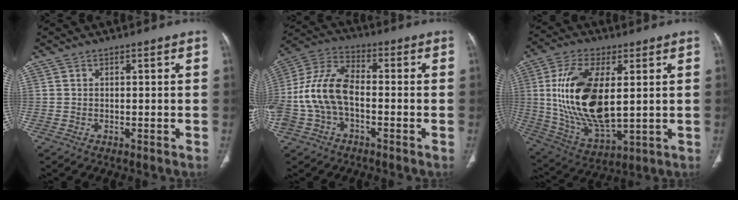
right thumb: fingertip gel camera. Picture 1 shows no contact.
{"total": 14.1, "force": [-2.4, 8.2, 11.1], "torque": [-0.246, 0.039, -0.048]}
{"total": 19.6, "force": [2.6, 9.1, 17.2], "torque": [-0.339, -0.019, 0.060]}